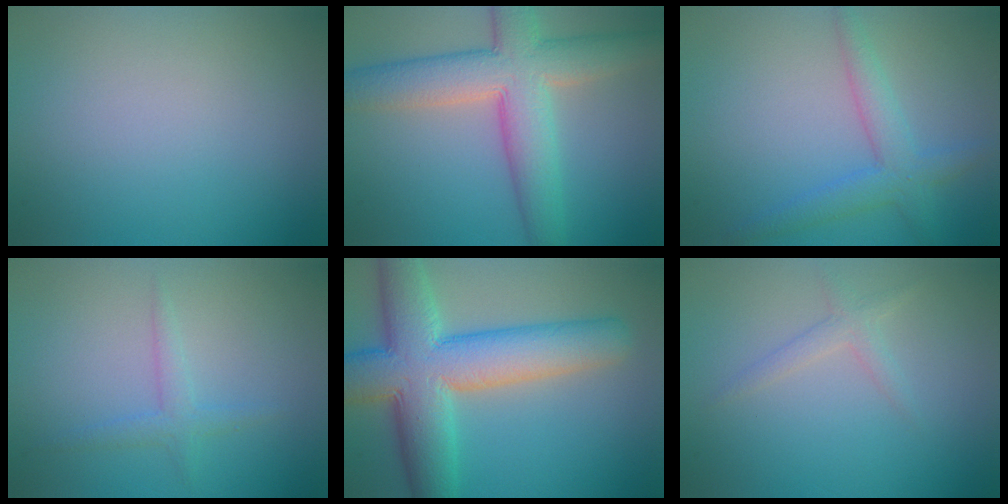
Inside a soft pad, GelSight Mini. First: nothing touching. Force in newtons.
{"total": 8.5, "press": 8.5, "slide": 0.5}
{"total": 3.2, "press": 3.2, "slide": 0.1}
{"total": 1.6, "press": 1.6, "slide": 0.1}
{"total": 11.2, "press": 11.2, "slide": 0.4}
{"total": 1.5, "press": 1.5, "slide": 0.1}